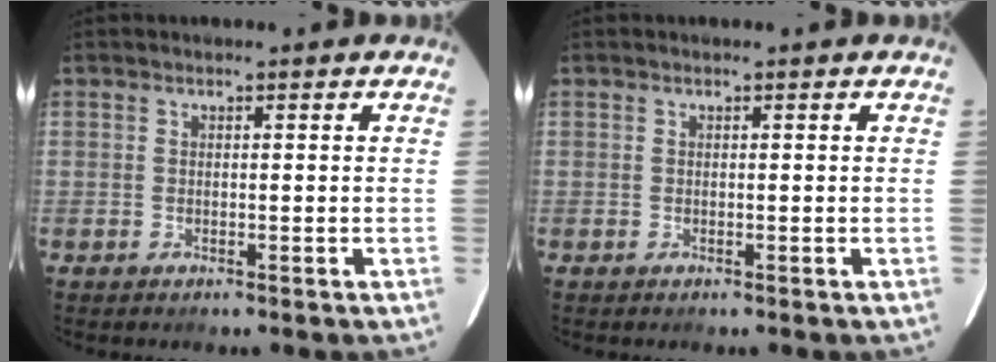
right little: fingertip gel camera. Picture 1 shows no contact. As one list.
[{"total": 0.0}]